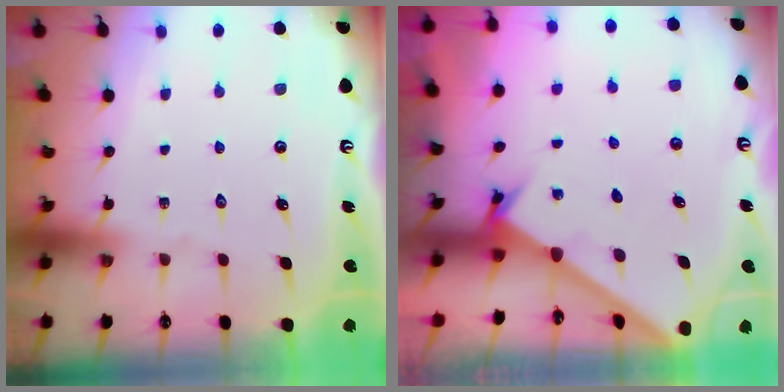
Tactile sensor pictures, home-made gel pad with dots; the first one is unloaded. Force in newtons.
{"total": 1.7, "press": 1.7, "slide": 0.2}